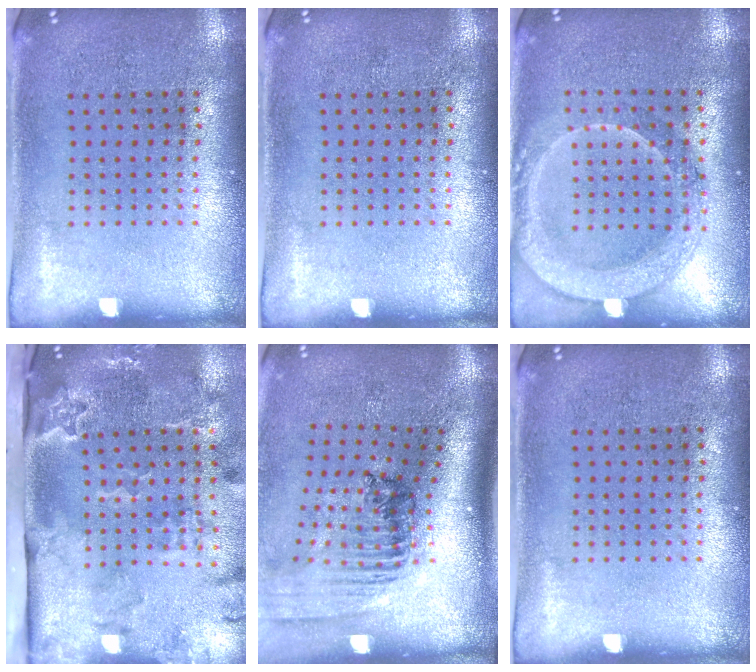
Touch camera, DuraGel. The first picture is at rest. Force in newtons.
{"total": 0.0}
{"total": 2.0, "press": 1.9, "slide": 0.8}
{"total": 3.4, "press": 2.4, "slide": 2.4}
{"total": 1.8, "press": 1.4, "slide": 1.2}
{"total": 0.0}